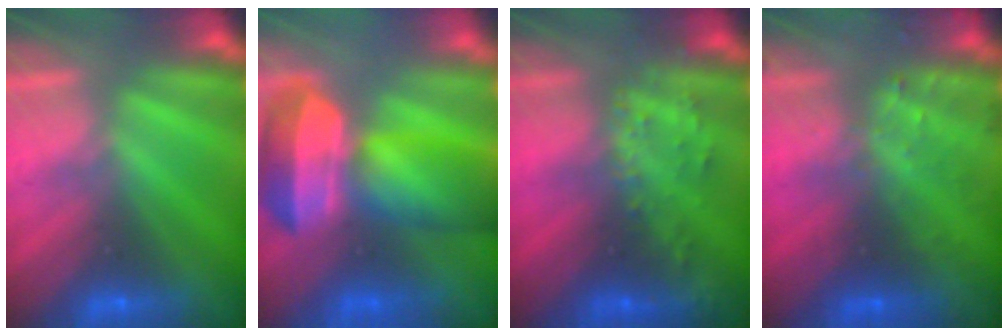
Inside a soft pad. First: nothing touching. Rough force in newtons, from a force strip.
{"total": 9.2}
{"total": 2.7}
{"total": 7.8}